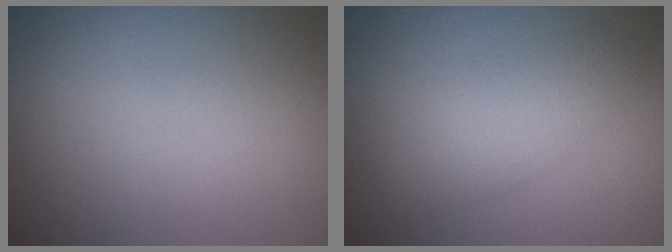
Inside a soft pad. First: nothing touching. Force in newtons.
{"total": 3.5, "press": 3.5, "slide": 0.2}